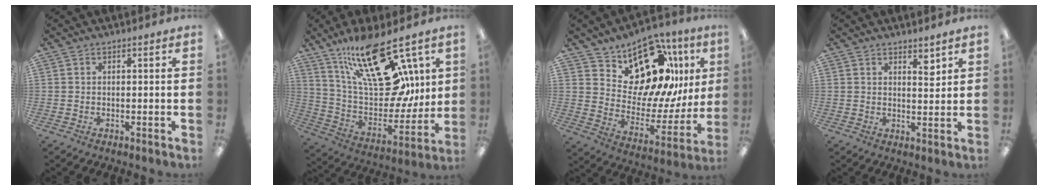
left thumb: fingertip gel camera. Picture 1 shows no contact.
{"total": 26.0, "force": [15.0, 11.0, 18.1], "torque": [-0.317, -0.086, 0.260]}
{"total": 18.5, "force": [12.9, 9.8, 8.9], "torque": [-0.125, -0.094, 0.227]}
{"total": 3.5, "force": [2.8, 1.1, 1.7], "torque": [-0.008, -0.022, 0.043]}